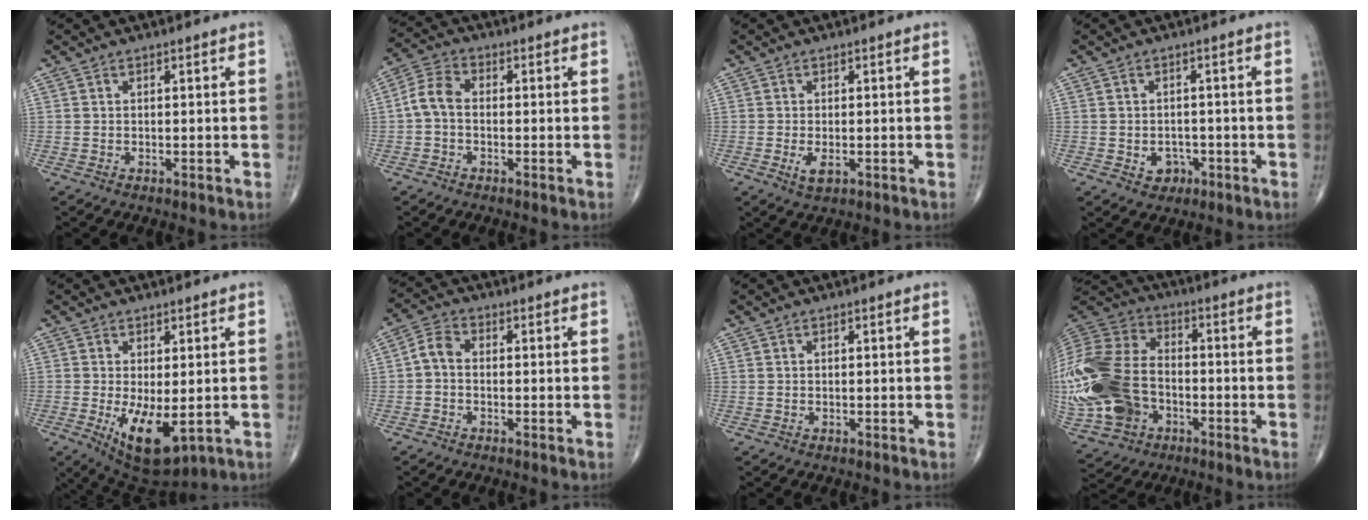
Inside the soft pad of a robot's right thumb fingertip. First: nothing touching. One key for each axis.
{"total": 5.3, "fx": -0.6, "fy": 3.4, "fz": 3.9, "tx": -0.075, "ty": 0.017, "tz": -0.024}
{"total": 2.5, "fx": -0.7, "fy": 1.2, "fz": 2.1, "tx": -0.040, "ty": -0.004, "tz": -0.011}
{"total": 3.1, "fx": -1.2, "fy": 2.7, "fz": 1.2, "tx": 0.005, "ty": 0.008, "tz": -0.013}
{"total": 9.8, "fx": -2.0, "fy": 4.3, "fz": 8.6, "tx": -0.135, "ty": -0.021, "tz": -0.016}
{"total": 3.7, "fx": -0.6, "fy": 2.5, "fz": 2.7, "tx": -0.048, "ty": 0.014, "tz": -0.025}
{"total": 0.0}
{"total": 27.9, "fx": -6.3, "fy": 19.9, "fz": 18.6, "tx": -0.465, "ty": 0.026, "tz": -0.113}